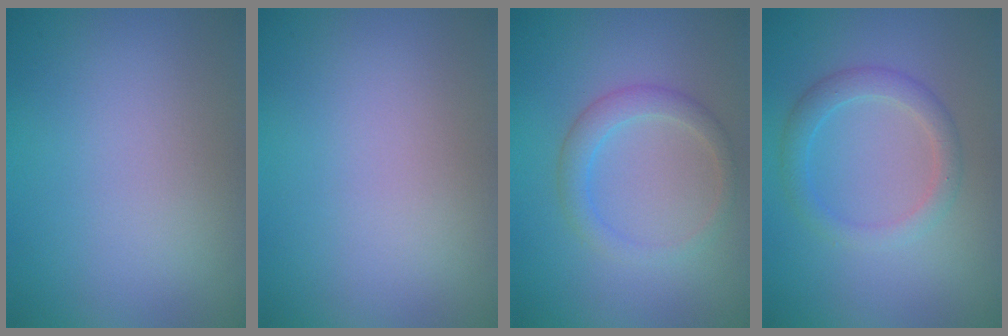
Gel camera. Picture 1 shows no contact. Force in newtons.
{"total": 0.0}
{"total": 2.4, "press": 2.4, "slide": 0.1}
{"total": 2.5, "press": 2.5, "slide": 0.1}